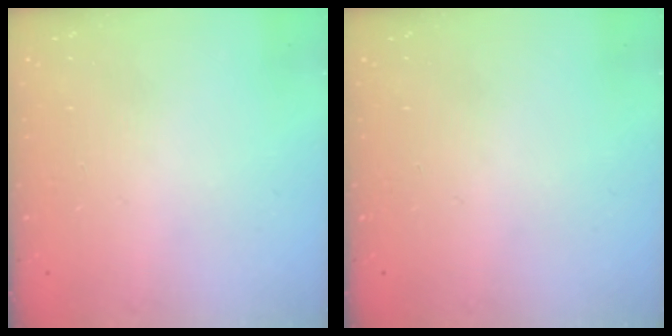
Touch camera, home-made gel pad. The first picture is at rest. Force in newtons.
{"total": 0.0}